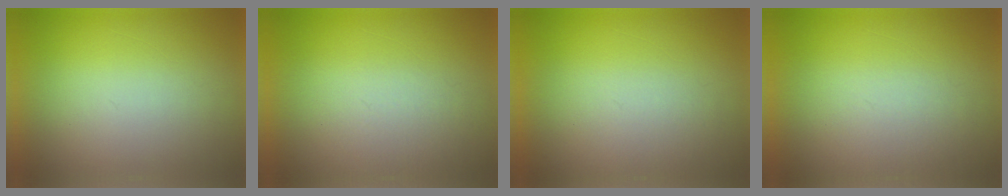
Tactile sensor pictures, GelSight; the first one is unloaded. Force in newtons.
{"total": 5.2}
{"total": 4.2}
{"total": 3.2}